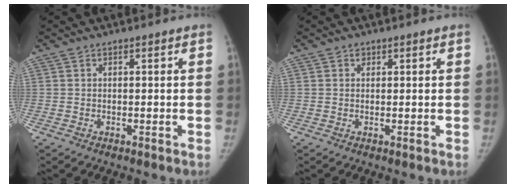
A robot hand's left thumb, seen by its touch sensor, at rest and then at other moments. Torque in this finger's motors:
{"motor_torque": [0.17, 0.10, 0.40, -0.48, 0.01]}